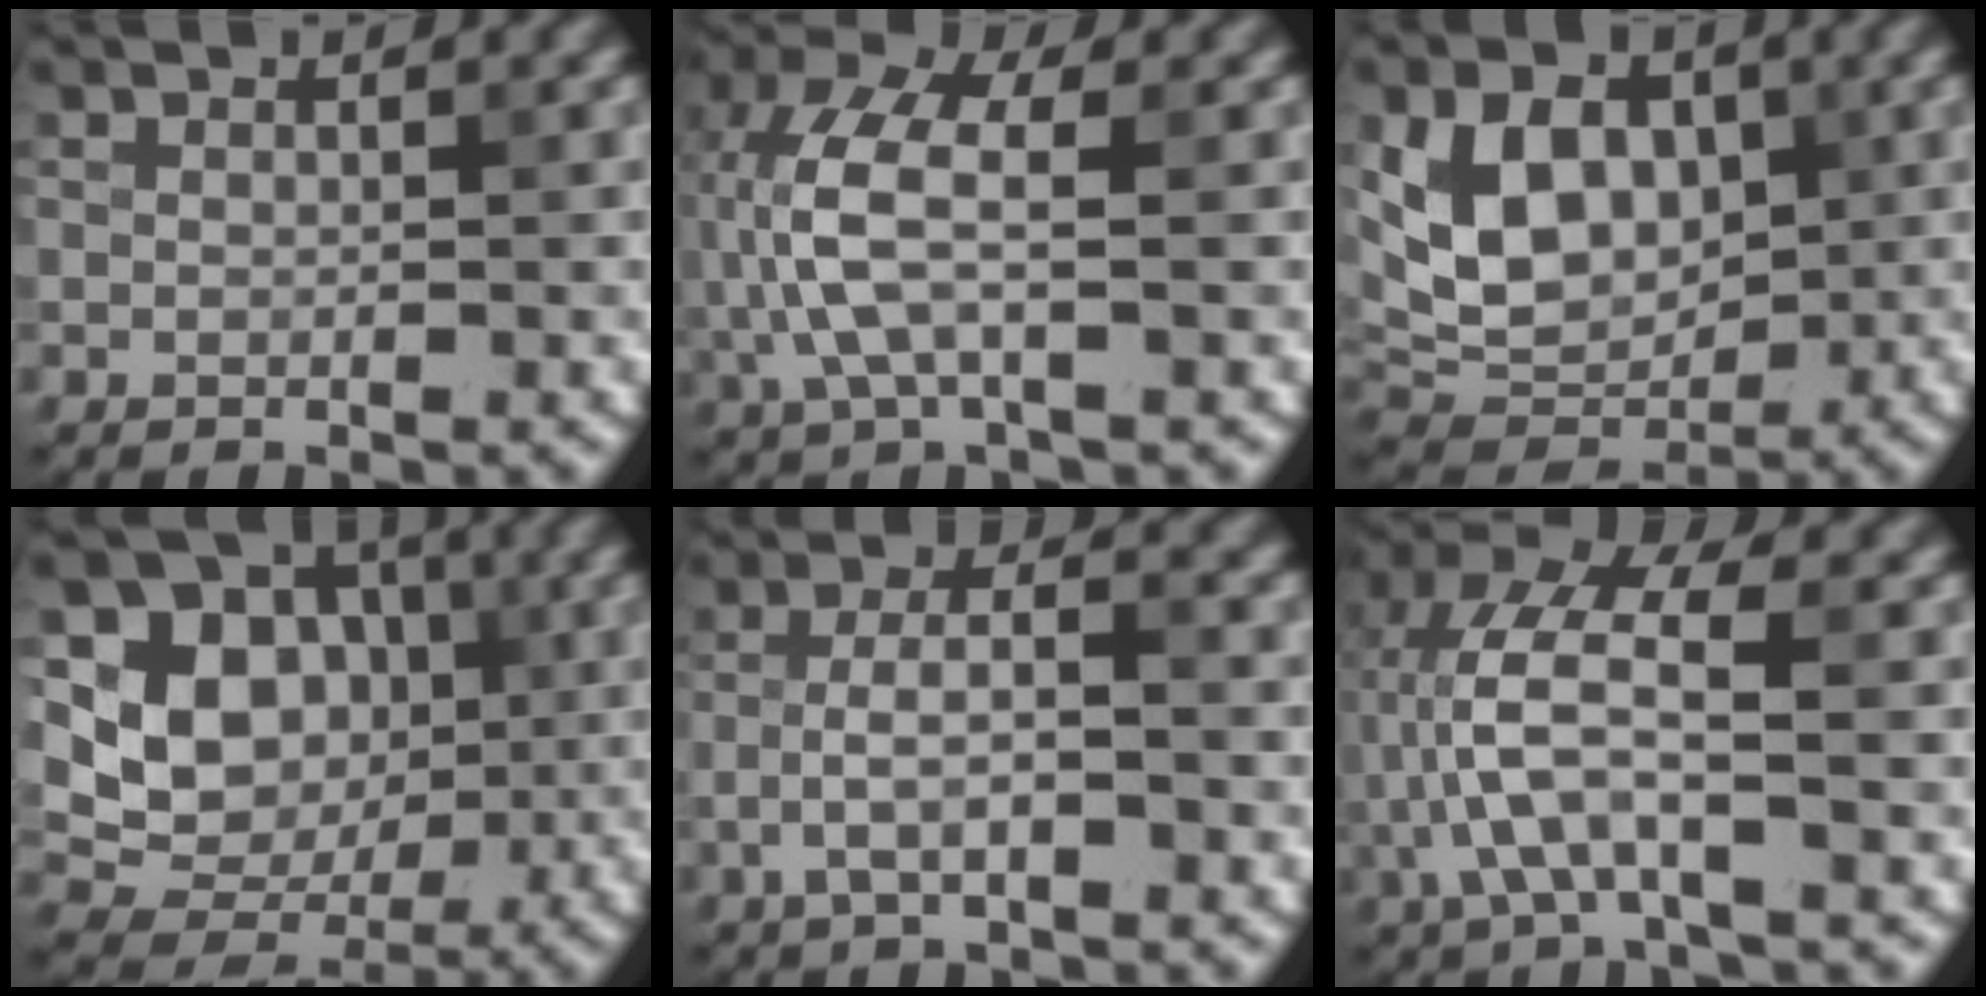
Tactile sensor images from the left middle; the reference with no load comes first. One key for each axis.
{"total": 6.6, "fx": -0.2, "fy": 2.8, "fz": 6.0, "tx": -0.148, "ty": 0.015, "tz": -0.008}
{"total": 8.4, "fx": 1.6, "fy": 6.0, "fz": 5.6, "tx": -0.103, "ty": -0.007, "tz": 0.027}
{"total": 9.3, "fx": 1.1, "fy": 7.9, "fz": 4.7, "tx": -0.077, "ty": -0.009, "tz": 0.015}
{"total": 3.8, "fx": -1.2, "fy": 1.2, "fz": 3.4, "tx": -0.069, "ty": 0.007, "tz": -0.027}
{"total": 7.1, "fx": -0.7, "fy": 2.6, "fz": 6.5, "tx": -0.151, "ty": 0.021, "tz": -0.017}